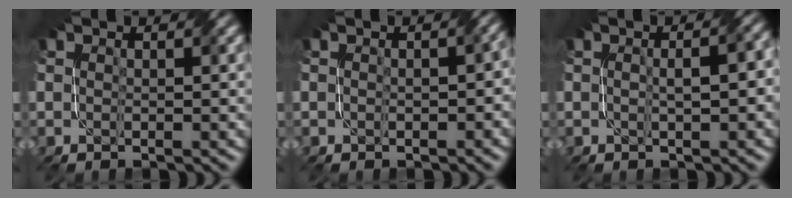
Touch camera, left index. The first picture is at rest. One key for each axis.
{"total": 2.5, "fx": 0.1, "fy": 1.5, "fz": 2.0, "tx": -0.016, "ty": 0.000, "tz": 0.004}
{"total": 3.4, "fx": 0.0, "fy": 1.1, "fz": 3.2, "tx": -0.038, "ty": 0.011, "tz": 0.003}